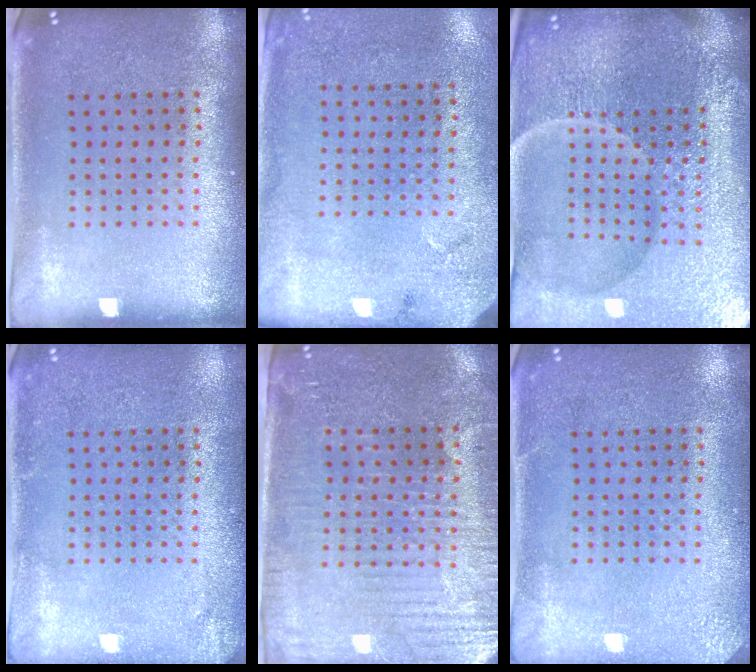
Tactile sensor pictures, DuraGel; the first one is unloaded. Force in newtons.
{"total": 2.7, "press": 2.1, "slide": 1.7}
{"total": 6.6, "press": 5.9, "slide": 3.0}
{"total": 1.6, "press": 1.6, "slide": 0.2}
{"total": 3.8, "press": 3.5, "slide": 1.3}
{"total": 2.5, "press": 2.4, "slide": 0.3}